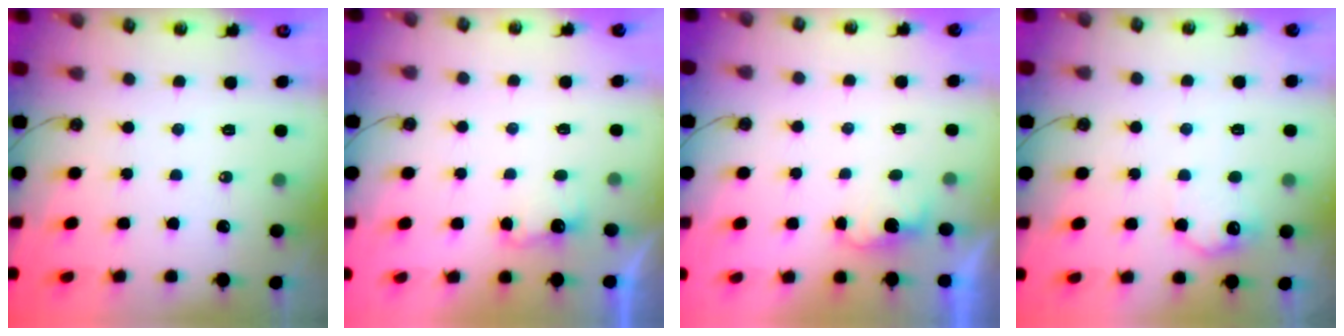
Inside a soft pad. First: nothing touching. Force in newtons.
{"total": 2.7, "press": 2.5, "slide": 0.9}
{"total": 2.2, "press": 2.0, "slide": 0.9}
{"total": 9.9, "press": 9.8, "slide": 0.6}